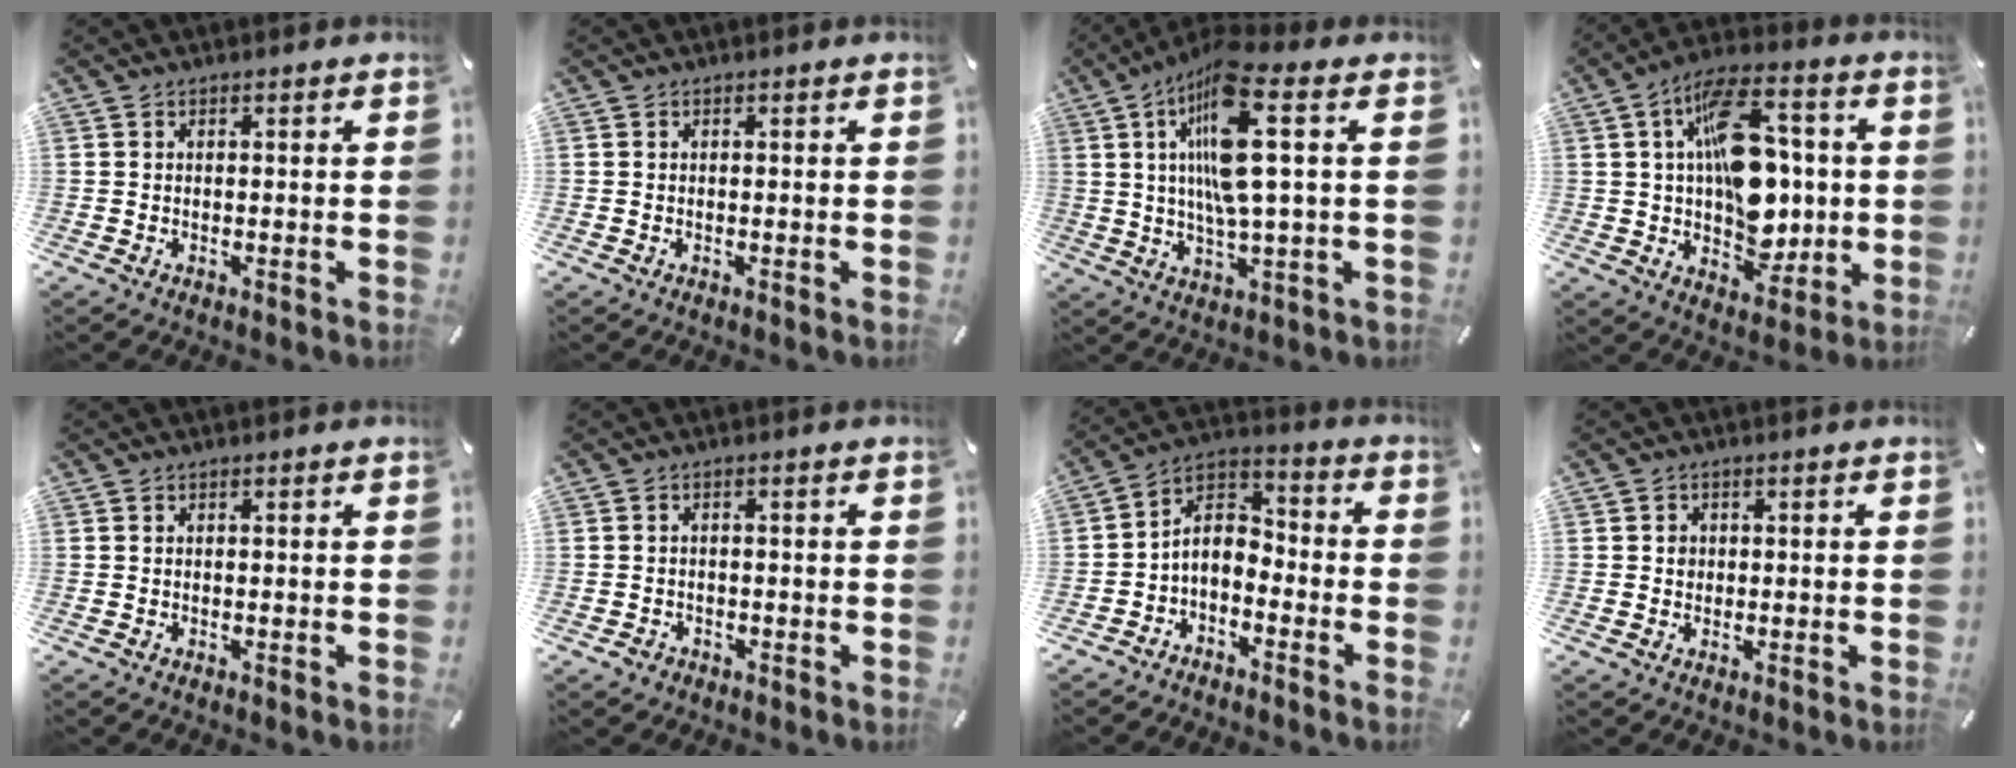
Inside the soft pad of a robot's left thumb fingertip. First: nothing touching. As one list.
[{"total": 0.0}, {"total": 15.3, "force": [4.2, 3.0, 14.4], "torque": [-0.288, -0.009, 0.063]}, {"total": 19.9, "force": [2.0, 12.4, 15.5], "torque": [-0.230, 0.005, 0.039]}, {"total": 0.0}, {"total": 1.7, "force": [-0.9, 1.4, 0.4], "torque": [-0.008, 0.005, -0.021]}, {"total": 6.6, "force": [-2.8, 4.7, 3.8], "torque": [-0.076, 0.014, -0.053]}, {"total": 1.5, "force": [0.0, 1.4, 0.5], "torque": [-0.002, 0.003, -0.005]}]